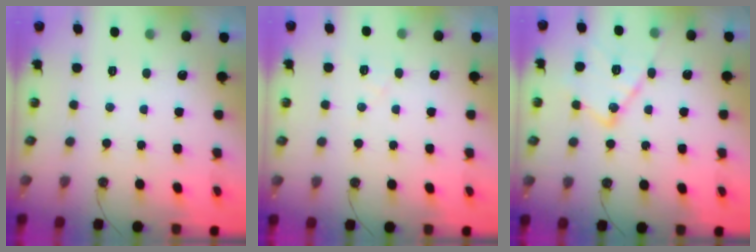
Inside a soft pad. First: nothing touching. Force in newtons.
{"total": 8.8, "press": 8.8, "slide": 0.8}
{"total": 15.4, "press": 15.4, "slide": 1.1}